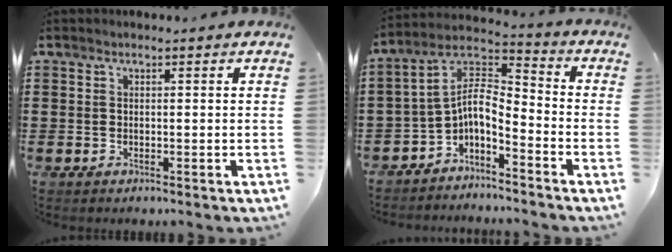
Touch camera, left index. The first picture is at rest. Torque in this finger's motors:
{"motor_torque": [0.14, 0.32, 0.50, 0.06]}